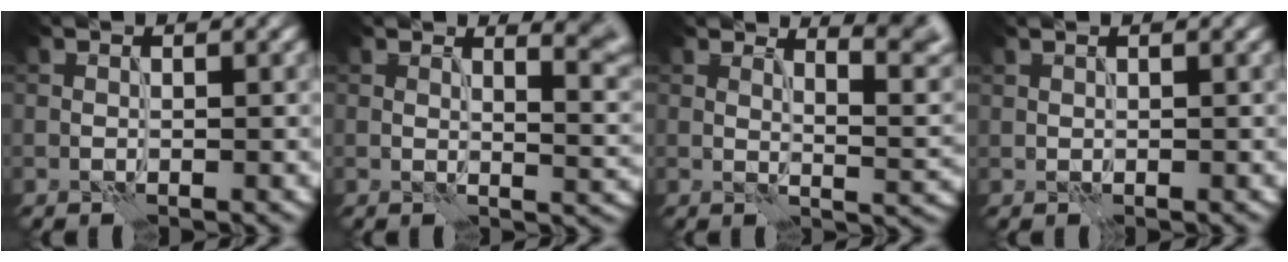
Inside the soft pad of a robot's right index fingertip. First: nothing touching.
{"total": 6.2, "force": [3.6, 2.2, 4.6], "torque": [-0.031, 0.012, 0.050]}
{"total": 6.3, "force": [4.4, 1.7, 4.3], "torque": [-0.041, 0.009, 0.067]}
{"total": 1.2, "force": [0.8, 0.5, 0.7], "torque": [-0.002, -0.002, 0.001]}